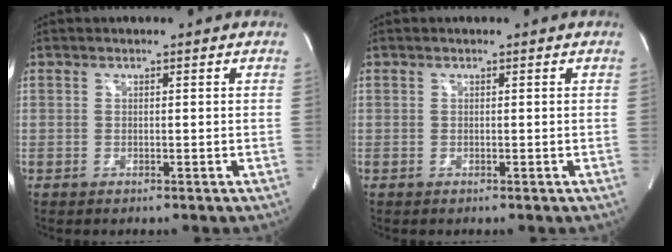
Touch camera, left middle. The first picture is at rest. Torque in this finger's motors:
{"motor_torque": [0.00, 0.00, 0.00, 0.00]}